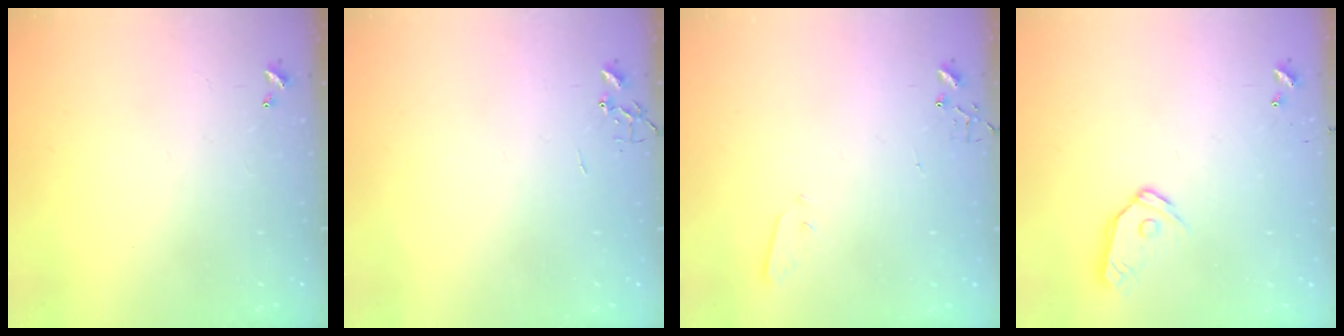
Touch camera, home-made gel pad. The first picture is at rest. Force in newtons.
{"total": 0.0}
{"total": 2.1, "press": 2.1, "slide": 0.3}
{"total": 9.8, "press": 9.8, "slide": 0.9}